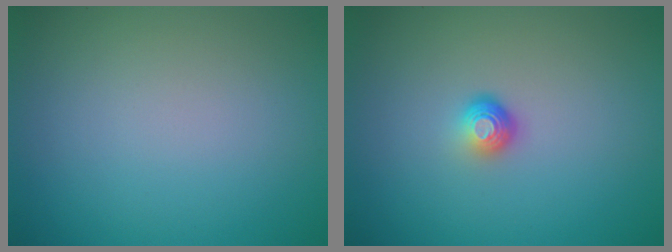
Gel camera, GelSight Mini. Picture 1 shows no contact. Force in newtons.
{"total": 1.6, "press": 1.0, "slide": 1.3}